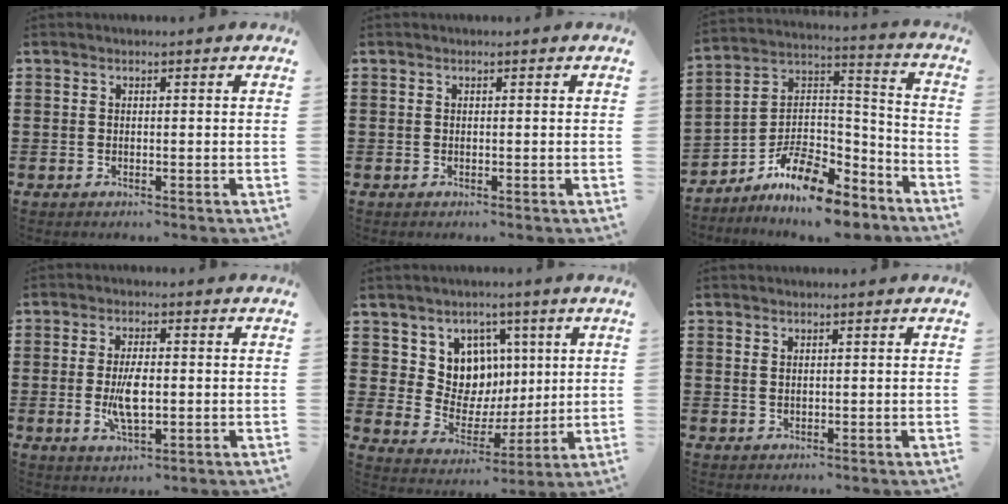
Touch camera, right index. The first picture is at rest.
{"total": 0.0}
{"total": 11.4, "force": [-9.0, 3.8, 5.8], "torque": [-0.111, 0.029, -0.176]}
{"total": 6.2, "force": [-0.5, 2.5, 5.6], "torque": [-0.122, -0.005, -0.014]}
{"total": 8.6, "force": [3.6, 7.5, 1.8], "torque": [-0.063, -0.035, 0.071]}
{"total": 0.9, "force": [0.8, 0.5, 0.3], "torque": [-0.007, 0.002, 0.015]}